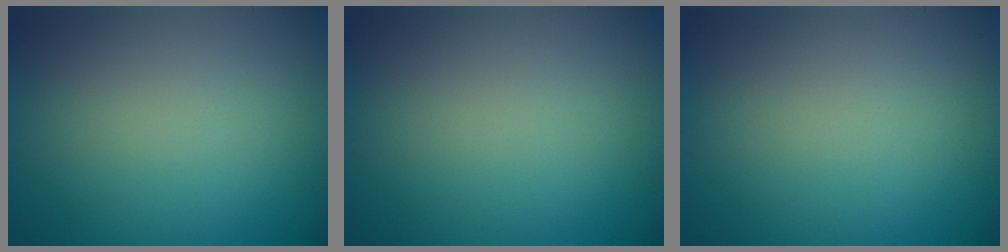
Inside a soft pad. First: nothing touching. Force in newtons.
{"total": 0.0}
{"total": 0.0}